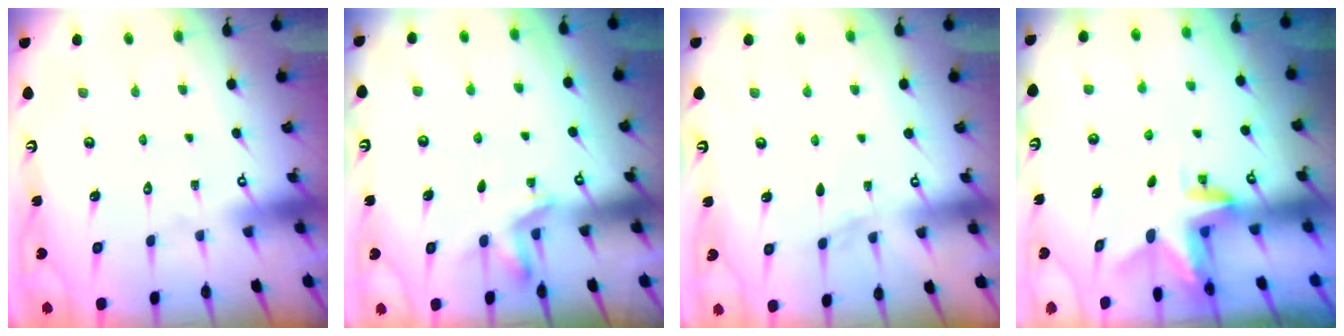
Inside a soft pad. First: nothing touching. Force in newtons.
{"total": 4.7, "press": 4.5, "slide": 1.4}
{"total": 3.9, "press": 3.9, "slide": 0.5}
{"total": 2.9, "press": 2.9, "slide": 0.2}